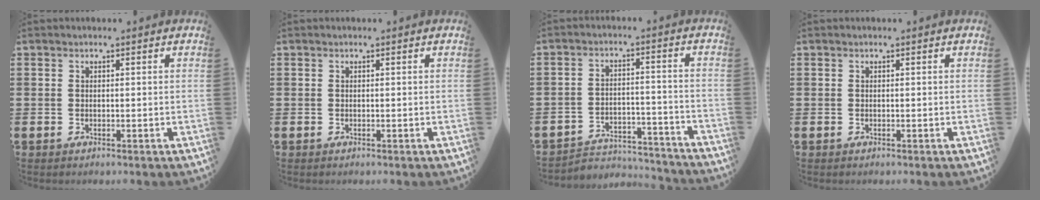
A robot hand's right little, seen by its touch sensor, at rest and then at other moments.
{"total": 0.0}
{"total": 4.0, "force": [-3.9, 0.8, 0.5], "torque": [-0.012, 0.007, -0.082]}
{"total": 0.0}